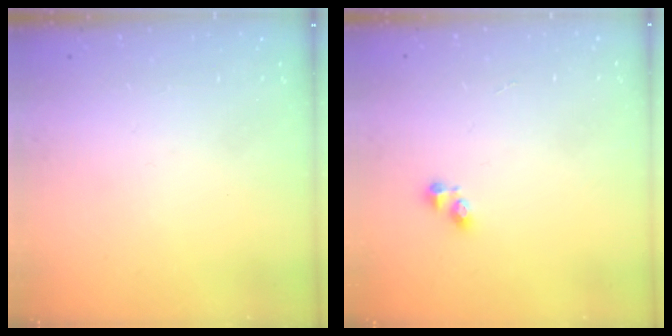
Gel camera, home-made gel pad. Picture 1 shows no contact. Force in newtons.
{"total": 2.6, "press": 2.6, "slide": 0.4}